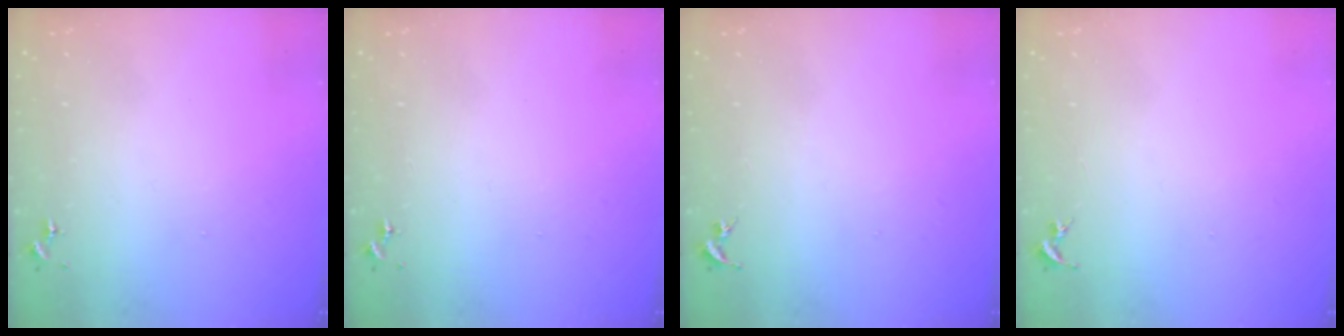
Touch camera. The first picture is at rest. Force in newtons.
{"total": 0.0}
{"total": 0.0}
{"total": 0.0}